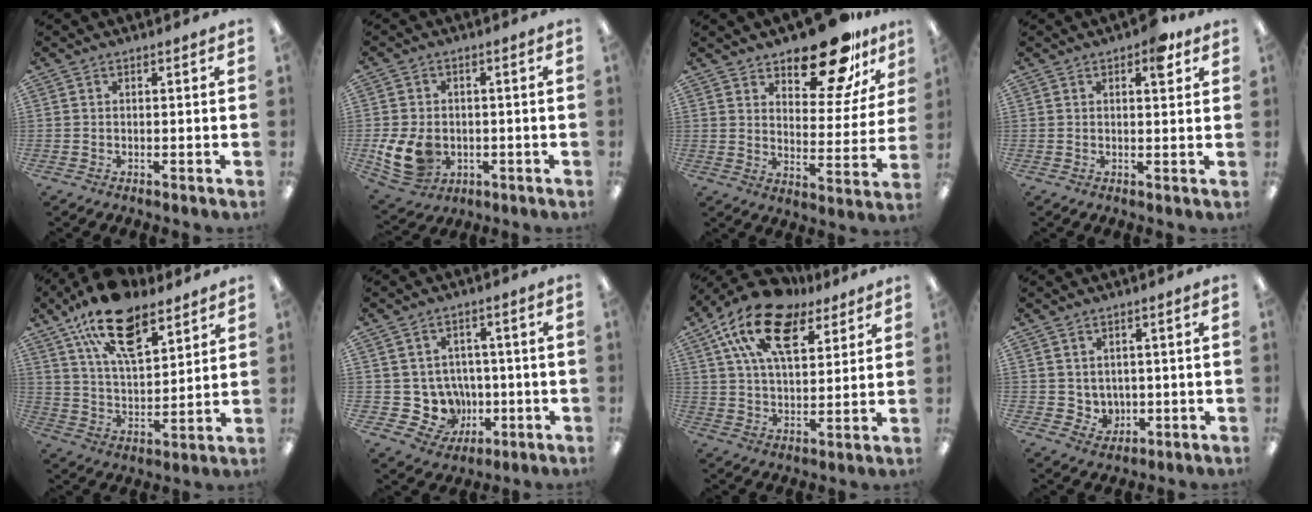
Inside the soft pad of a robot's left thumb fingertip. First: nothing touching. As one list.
[{"total": 9.9, "force": [-2.0, 7.5, 6.1], "torque": [-0.130, 0.001, -0.033]}, {"total": 18.1, "force": [13.8, 7.3, 9.1], "torque": [-0.120, -0.096, 0.232]}, {"total": 5.3, "force": [2.9, 2.3, 3.8], "torque": [-0.041, -0.009, 0.043]}, {"total": 18.5, "force": [12.2, 8.4, 11.1], "torque": [-0.191, -0.055, 0.215]}, {"total": 8.5, "force": [0.6, 8.2, 1.9], "torque": [-0.059, -0.012, 0.027]}, {"total": 18.4, "force": [11.2, 9.1, 11.4], "torque": [-0.203, -0.044, 0.199]}, {"total": 4.1, "force": [2.1, 3.5, 0.2], "torque": [-0.010, -0.010, 0.040]}]